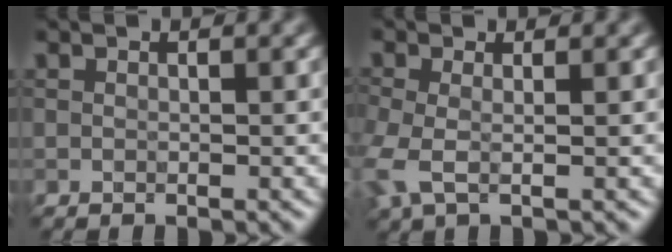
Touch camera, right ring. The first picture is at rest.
{"total": 2.1, "force": [-1.7, 0.1, 1.2], "torque": [-0.063, -0.013, -0.001]}